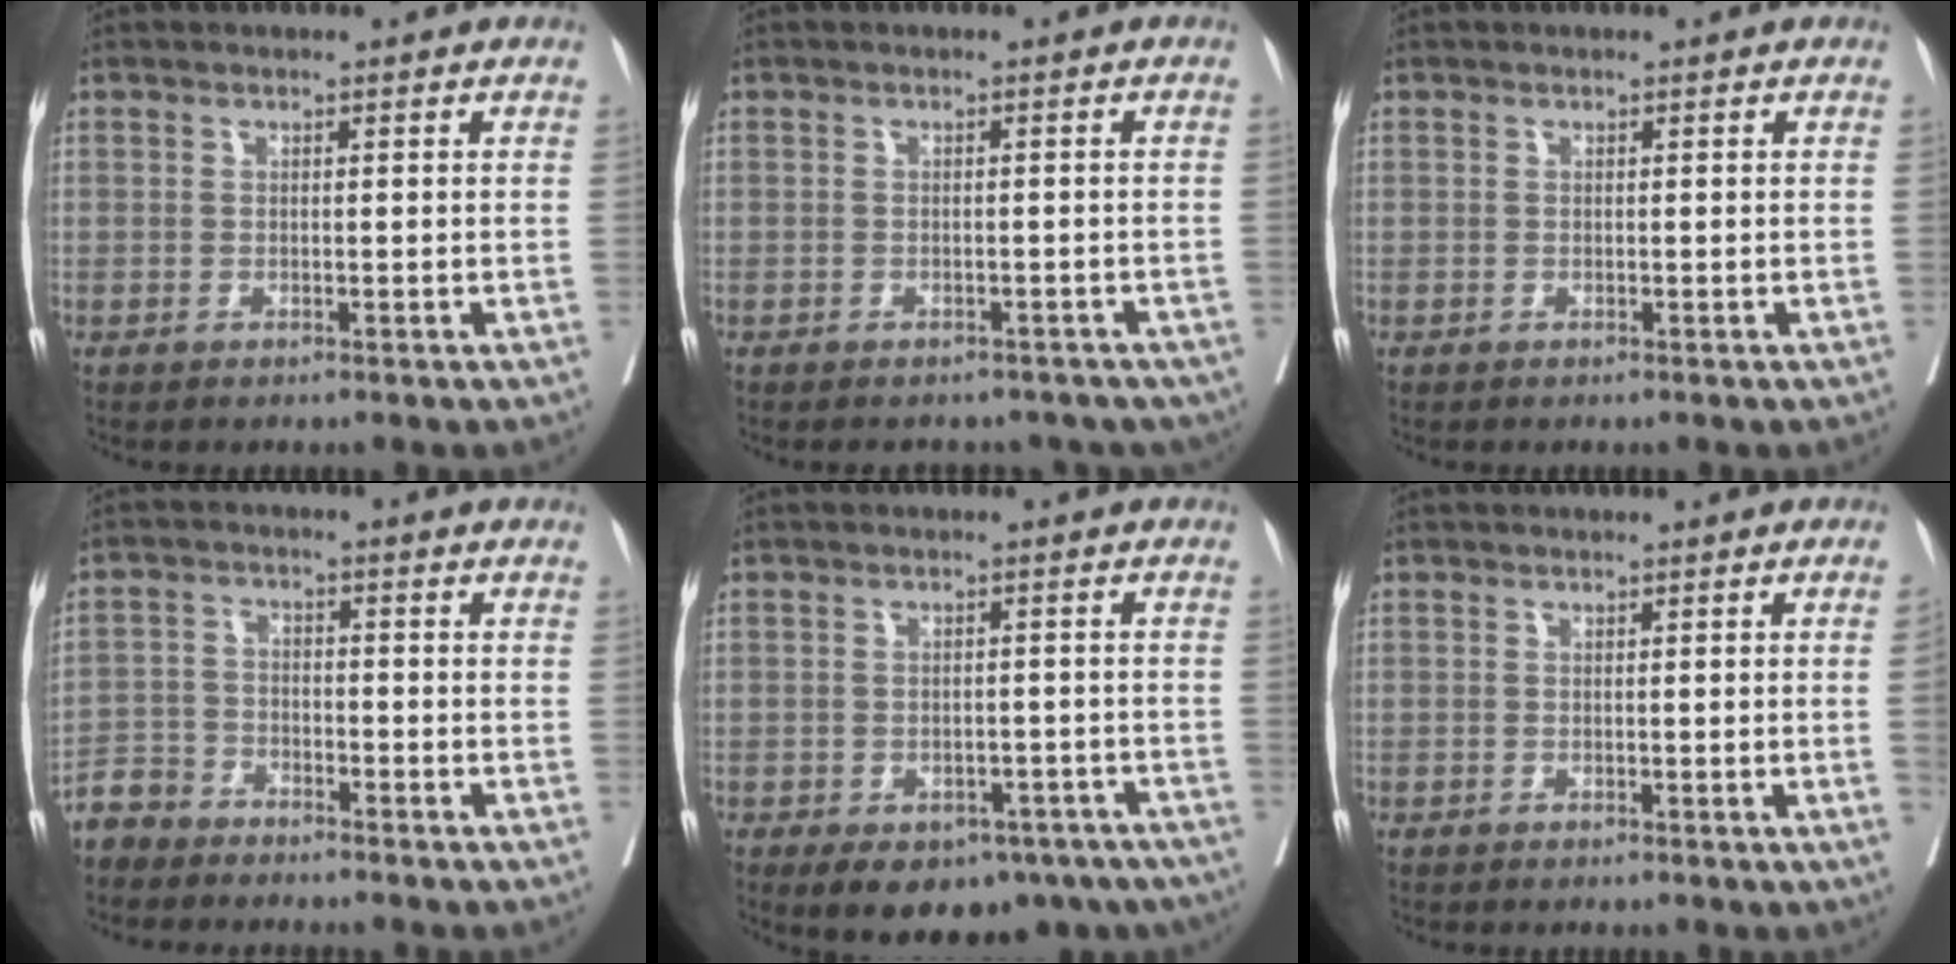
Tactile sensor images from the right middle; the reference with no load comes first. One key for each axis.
{"total": 12.6, "fx": -9.2, "fy": 7.4, "fz": 4.5, "tx": -0.094, "ty": -0.005, "tz": -0.088}
{"total": 0.0}
{"total": 4.5, "fx": -4.3, "fy": 1.5, "fz": -0.3, "tx": 0.003, "ty": -0.007, "tz": -0.090}
{"total": 13.7, "fx": -9.0, "fy": 8.1, "fz": 6.6, "tx": -0.103, "ty": -0.001, "tz": -0.106}
{"total": 1.3, "fx": -0.2, "fy": -0.6, "fz": 1.2, "tx": -0.012, "ty": -0.003, "tz": -0.002}